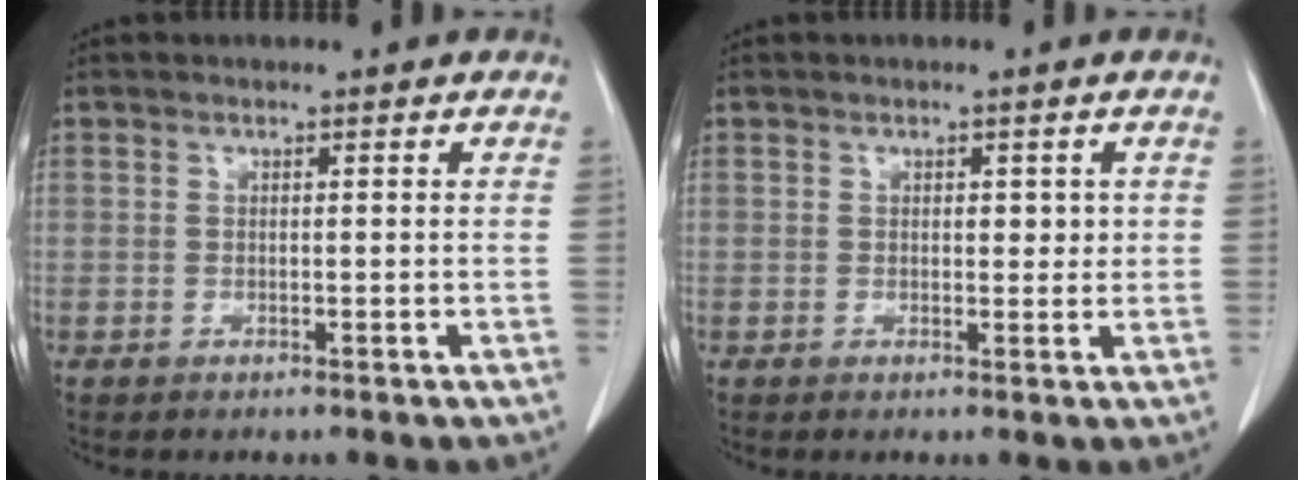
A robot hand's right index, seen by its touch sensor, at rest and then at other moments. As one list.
[{"total": 2.3, "force": [0.4, 1.3, 1.8], "torque": [-0.018, 0.000, 0.004]}]